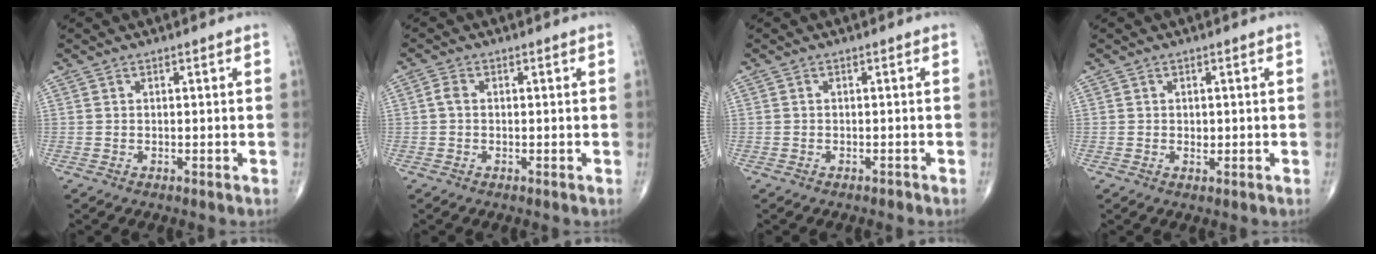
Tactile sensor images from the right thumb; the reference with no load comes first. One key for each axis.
{"total": 1.6, "fx": -0.1, "fy": 1.1, "fz": 1.1, "tx": -0.020, "ty": 0.003, "tz": -0.005}
{"total": 0.6, "fx": -0.5, "fy": 0.4, "fz": 0.1, "tx": 0.001, "ty": 0.001, "tz": -0.012}
{"total": 1.1, "fx": 0.0, "fy": 0.8, "fz": 0.7, "tx": -0.006, "ty": 0.000, "tz": 0.001}